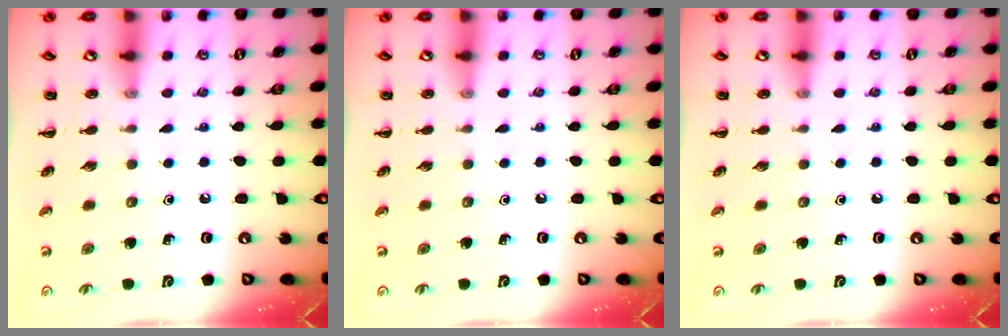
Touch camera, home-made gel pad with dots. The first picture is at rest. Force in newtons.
{"total": 0.0}
{"total": 0.0}